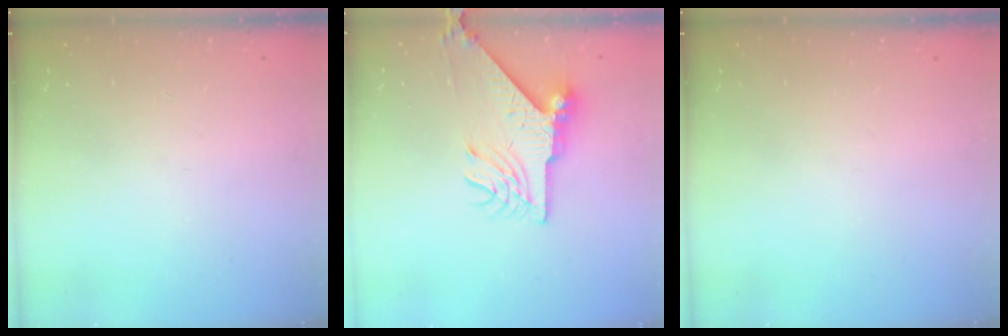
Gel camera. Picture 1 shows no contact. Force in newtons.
{"total": 10.4, "press": 10.3, "slide": 1.3}
{"total": 0.0}